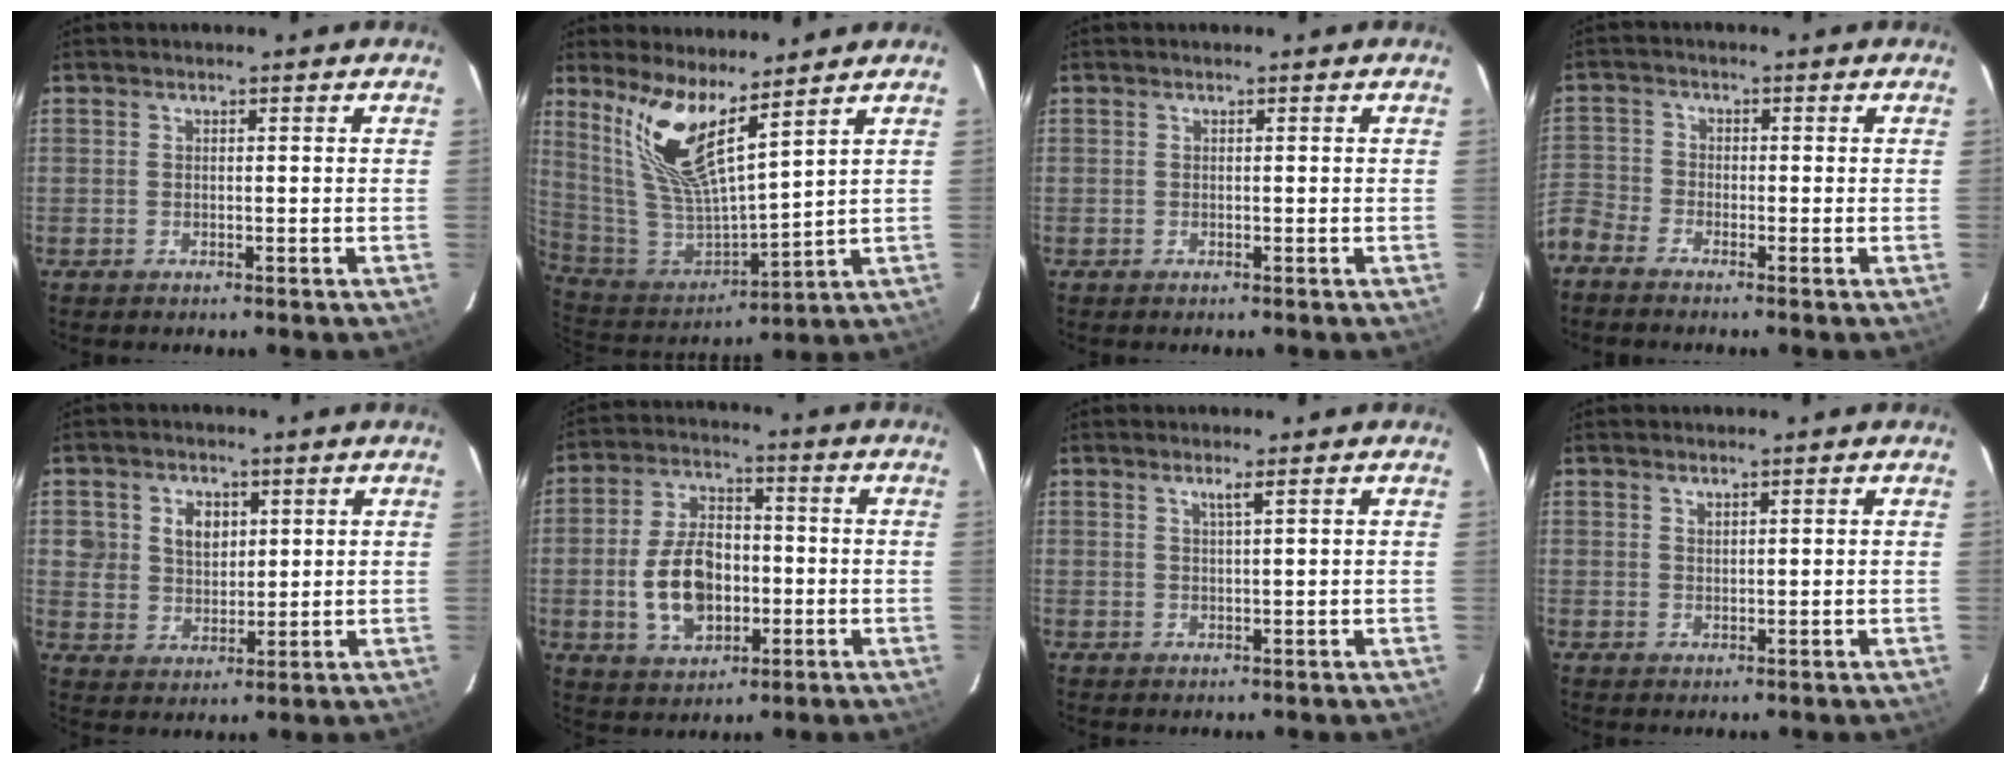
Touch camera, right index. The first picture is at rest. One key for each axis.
{"total": 14.0, "fx": 9.5, "fy": 2.7, "fz": 9.9, "tx": -0.192, "ty": -0.010, "tz": 0.202}
{"total": 0.0}
{"total": 4.9, "fx": -3.6, "fy": 3.2, "fz": 0.8, "tx": -0.030, "ty": -0.002, "tz": -0.092}
{"total": 6.7, "fx": 2.3, "fy": 5.6, "fz": 3.0, "tx": -0.058, "ty": 0.013, "tz": 0.047}
{"total": 12.1, "fx": -2.2, "fy": 7.6, "fz": 9.2, "tx": -0.187, "ty": 0.014, "tz": -0.027}
{"total": 1.4, "fx": 0.9, "fy": -0.4, "fz": 1.1, "tx": -0.017, "ty": -0.002, "tz": 0.015}
{"total": 1.1, "fx": 1.0, "fy": 0.4, "fz": 0.3, "tx": -0.004, "ty": 0.001, "tz": 0.018}